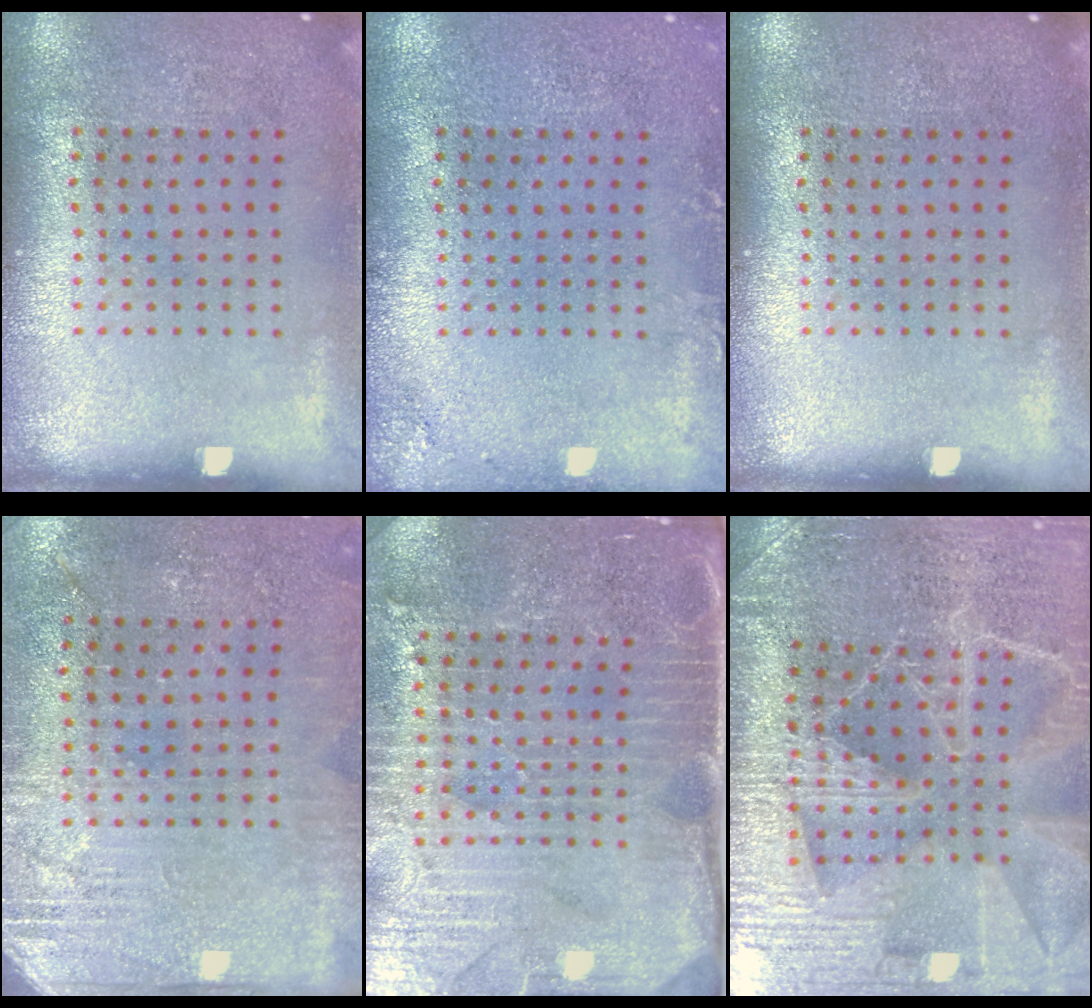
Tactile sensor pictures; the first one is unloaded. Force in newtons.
{"total": 1.3, "press": 1.3, "slide": 0.0}
{"total": 0.0}
{"total": 2.9, "press": 2.7, "slide": 1.1}
{"total": 4.4, "press": 3.8, "slide": 2.3}
{"total": 4.0, "press": 3.8, "slide": 1.1}